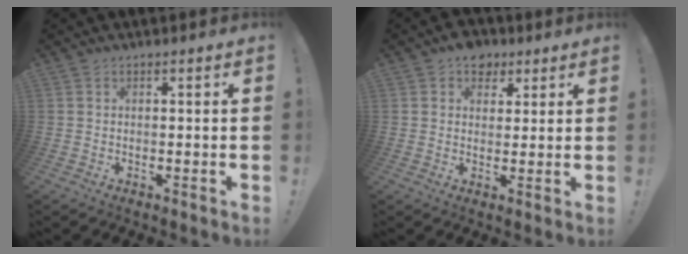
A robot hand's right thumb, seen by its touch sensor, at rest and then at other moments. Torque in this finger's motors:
{"motor_torque": [-0.03, 1.03, 0.24, 0.30, 0.00]}